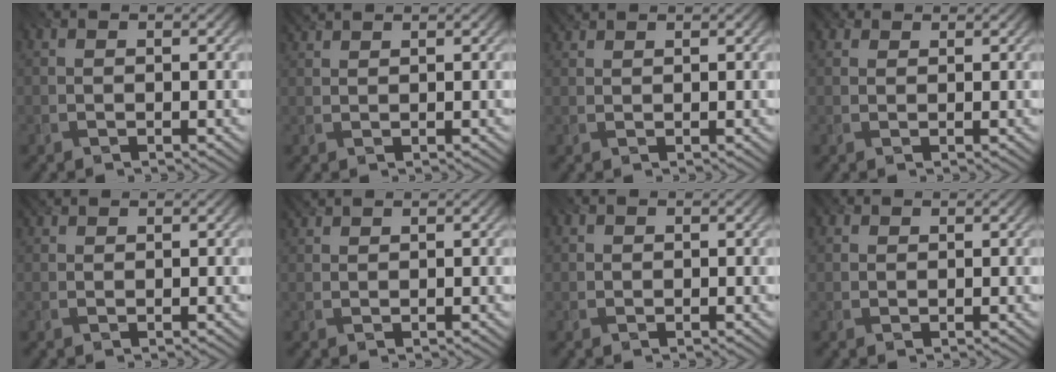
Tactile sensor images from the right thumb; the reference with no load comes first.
{"total": 1.9, "force": [1.7, 0.2, 0.7], "torque": [-0.017, 0.006, 0.033]}
{"total": 1.5, "force": [1.4, 0.2, 0.6], "torque": [-0.012, 0.005, 0.026]}
{"total": 1.9, "force": [1.3, 1.2, 0.7], "torque": [-0.016, 0.002, 0.023]}
{"total": 1.6, "force": [1.4, 0.4, 0.6], "torque": [-0.013, 0.006, 0.027]}
{"total": 1.8, "force": [1.7, 0.3, 0.7], "torque": [-0.016, 0.006, 0.032]}
{"total": 0.8, "force": [0.3, 0.7, 0.0], "torque": [0.001, 0.002, 0.007]}
{"total": 1.8, "force": [1.1, 1.3, 0.5], "torque": [-0.013, 0.003, 0.021]}